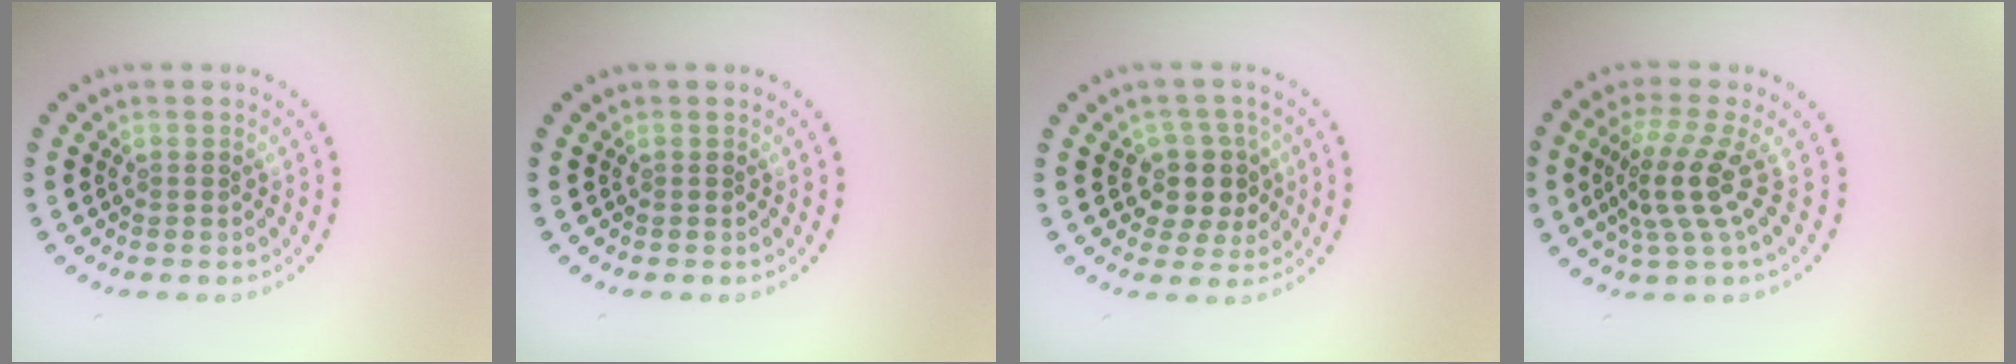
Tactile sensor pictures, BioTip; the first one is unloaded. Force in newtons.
{"total": 0.0}
{"total": 3.2, "press": 2.8, "slide": 1.6}
{"total": 3.9, "press": 2.8, "slide": 2.8}